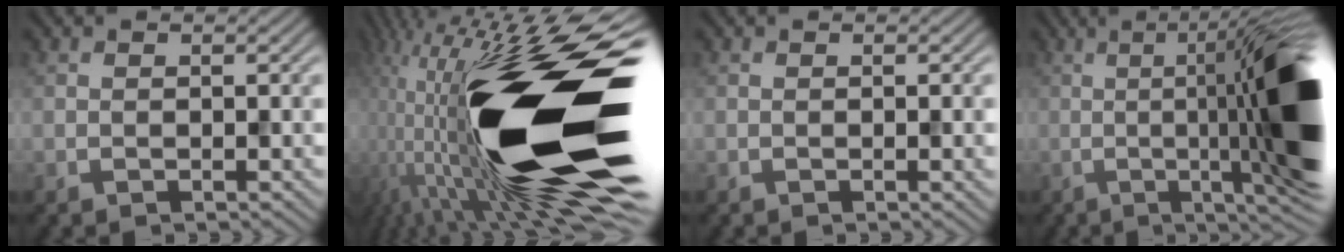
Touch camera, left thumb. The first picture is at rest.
{"total": 24.0, "force": [-3.6, 8.9, 22.0], "torque": [-0.421, -0.029, -0.079]}
{"total": 1.3, "force": [-0.1, 0.2, 1.3], "torque": [-0.018, -0.003, -0.001]}
{"total": 17.1, "force": [-0.7, 3.7, 16.7], "torque": [-0.200, 0.000, -0.008]}